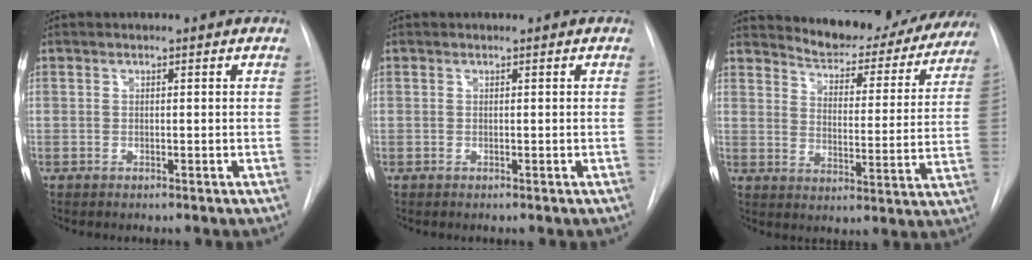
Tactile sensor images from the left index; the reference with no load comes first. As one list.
[{"total": 0.0}, {"total": 20.0, "force": [18.8, 4.6, 4.9], "torque": [-0.055, -0.049, 0.231]}]